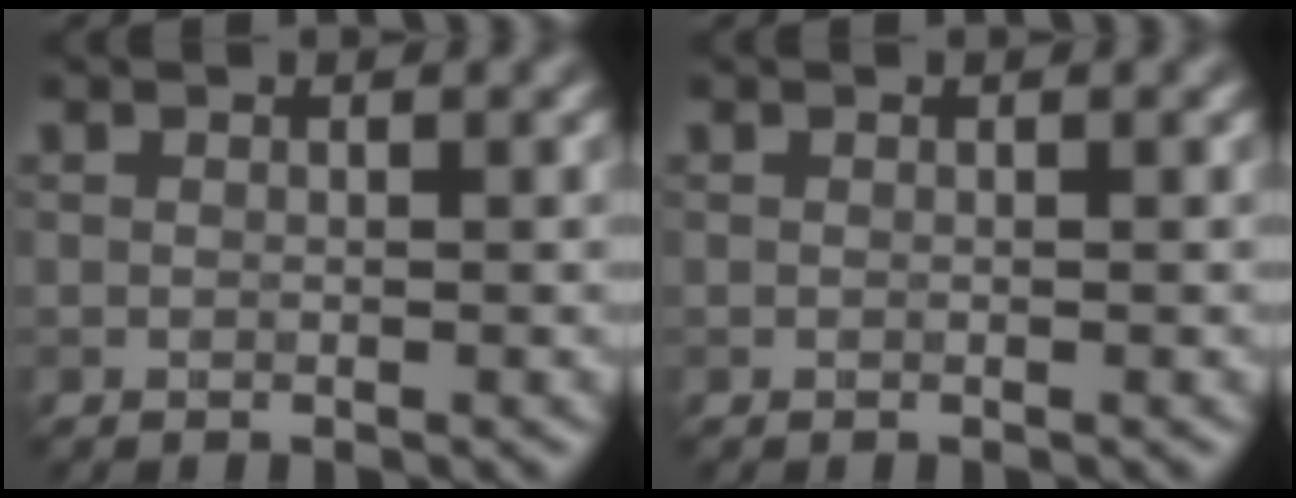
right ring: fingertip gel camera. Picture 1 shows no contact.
{"total": 0.0}